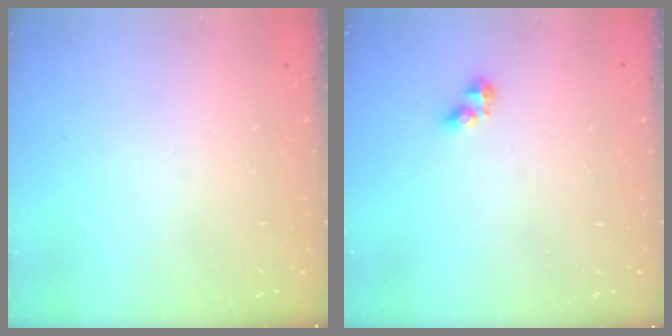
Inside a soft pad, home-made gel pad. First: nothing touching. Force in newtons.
{"total": 3.4, "press": 3.4, "slide": 0.5}